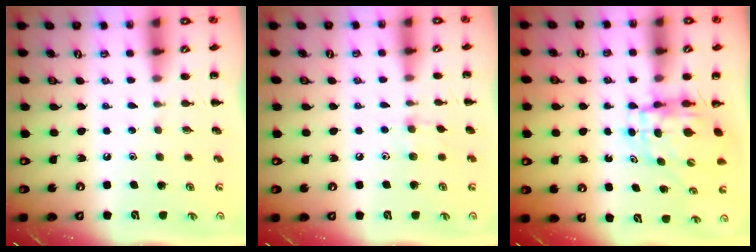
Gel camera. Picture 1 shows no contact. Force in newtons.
{"total": 3.6, "press": 3.4, "slide": 1.3}
{"total": 5.2, "press": 5.2, "slide": 0.4}